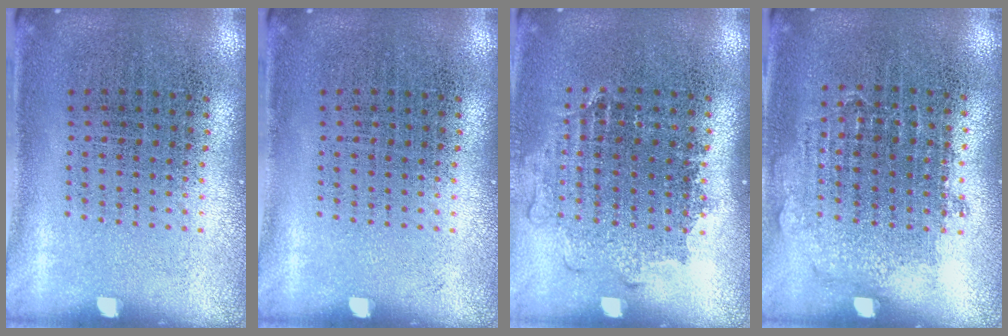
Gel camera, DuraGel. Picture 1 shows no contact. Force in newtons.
{"total": 0.0}
{"total": 1.1, "press": 1.0, "slide": 0.4}
{"total": 0.9, "press": 0.8, "slide": 0.4}